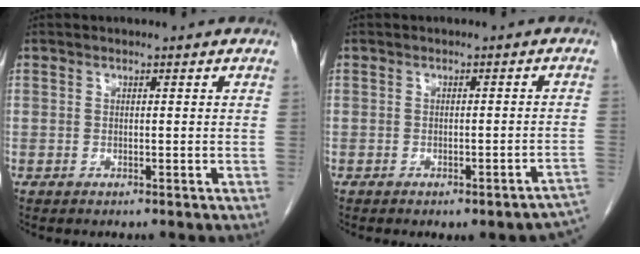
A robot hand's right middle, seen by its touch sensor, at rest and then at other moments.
{"total": 7.1, "force": [-5.8, 1.0, 3.9], "torque": [-0.034, 0.001, -0.064]}